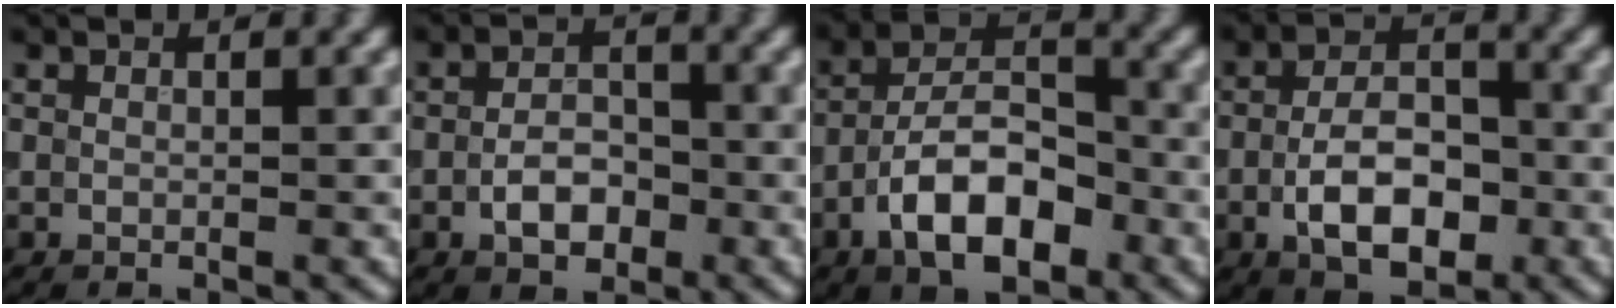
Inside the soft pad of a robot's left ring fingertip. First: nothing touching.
{"total": 3.3, "force": [-1.2, 1.9, 2.3], "torque": [-0.038, 0.005, -0.022]}
{"total": 8.1, "force": [-3.6, 3.9, 6.1], "torque": [-0.099, 0.011, -0.072]}
{"total": 6.6, "force": [-1.9, 3.6, 5.2], "torque": [-0.092, 0.000, -0.038]}